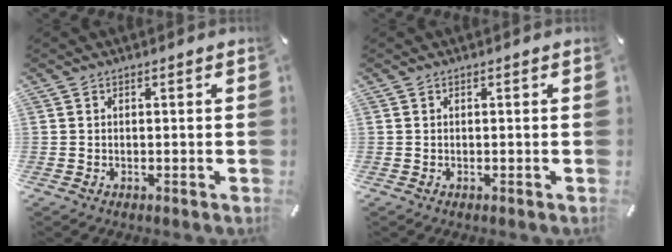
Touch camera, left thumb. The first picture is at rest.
{"total": 0.0}